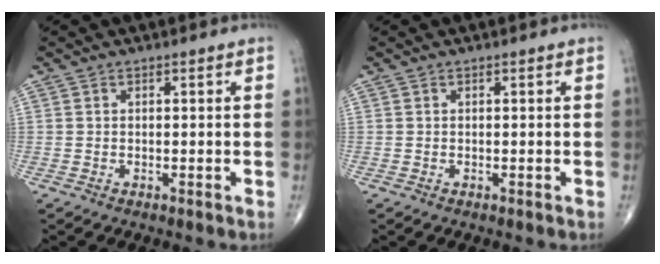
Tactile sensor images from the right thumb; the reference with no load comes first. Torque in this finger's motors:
{"motor_torque": [0.03, 0.03, 0.00, 0.00, 0.00]}